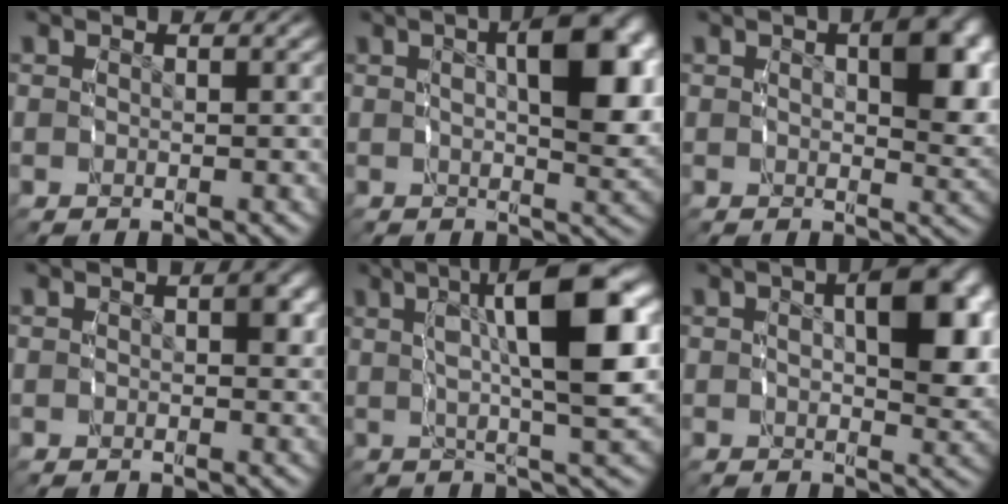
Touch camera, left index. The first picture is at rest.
{"total": 7.7, "force": [1.3, 2.9, 7.0], "torque": [-0.096, -0.004, 0.025]}
{"total": 4.6, "force": [0.8, 1.7, 4.2], "torque": [-0.052, -0.008, 0.017]}
{"total": 1.3, "force": [0.2, 0.5, 1.2], "torque": [-0.016, 0.000, 0.005]}
{"total": 11.0, "force": [2.8, 2.7, 10.3], "torque": [-0.143, 0.020, 0.042]}
{"total": 6.6, "force": [0.9, 2.8, 5.9], "torque": [-0.082, -0.009, 0.019]}